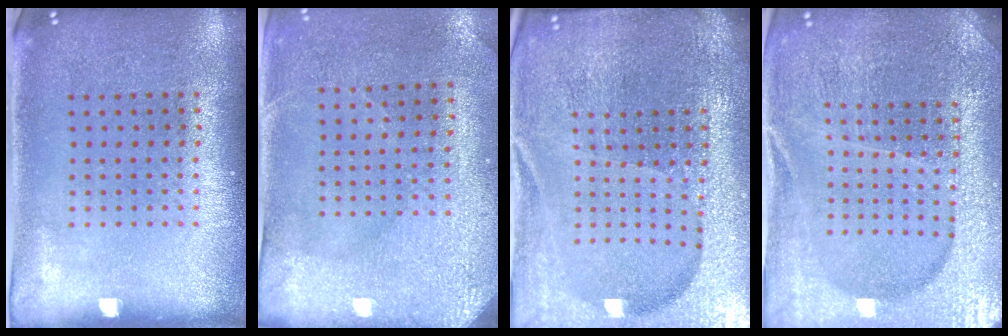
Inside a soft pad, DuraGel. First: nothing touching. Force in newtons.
{"total": 2.9, "press": 2.7, "slide": 1.1}
{"total": 5.4, "press": 5.0, "slide": 2.1}
{"total": 5.0, "press": 4.6, "slide": 2.1}